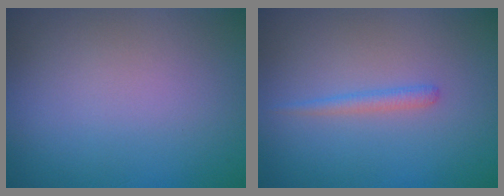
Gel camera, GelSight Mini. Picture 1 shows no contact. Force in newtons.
{"total": 1.2, "press": 1.2, "slide": 0.0}